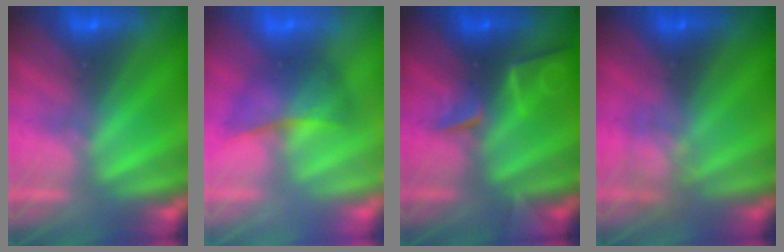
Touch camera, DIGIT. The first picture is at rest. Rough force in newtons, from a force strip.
{"total": 2.2}
{"total": 2.0}
{"total": 2.4}